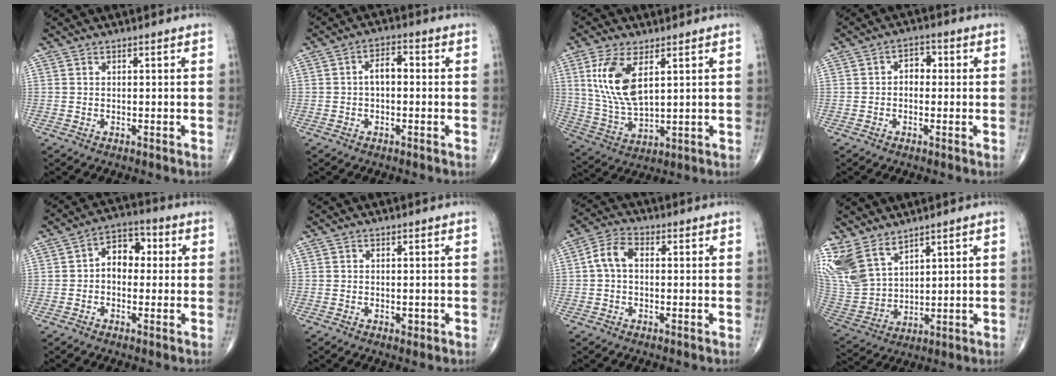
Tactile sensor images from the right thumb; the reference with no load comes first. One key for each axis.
{"total": 4.3, "fx": -0.2, "fy": 2.4, "fz": 3.5, "tx": -0.050, "ty": 0.018, "tz": -0.010}
{"total": 12.0, "fx": 4.3, "fy": 5.4, "fz": 9.9, "tx": -0.207, "ty": -0.016, "tz": 0.096}
{"total": 3.3, "fx": 0.0, "fy": 2.4, "fz": 2.3, "tx": -0.016, "ty": 0.014, "tz": -0.009}
{"total": 7.2, "fx": 0.3, "fy": 5.1, "fz": 5.1, "tx": -0.052, "ty": 0.027, "tz": -0.006}
{"total": 0.8, "fx": -0.2, "fy": 0.6, "fz": 0.6, "tx": -0.004, "ty": -0.001, "tz": -0.004}
{"total": 5.3, "fx": 0.2, "fy": 3.4, "fz": 4.1, "tx": -0.078, "ty": 0.017, "tz": -0.005}
{"total": 13.0, "fx": 8.9, "fy": 6.9, "fz": 6.6, "tx": -0.143, "ty": -0.032, "tz": 0.202}